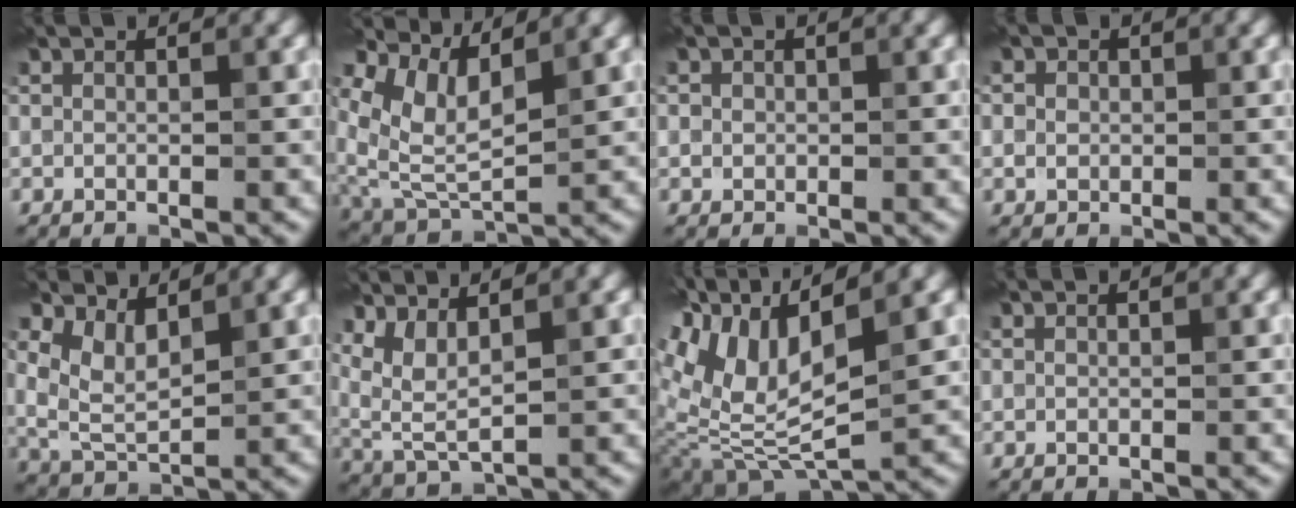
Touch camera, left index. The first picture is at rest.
{"total": 8.3, "force": [3.9, 4.3, 5.9], "torque": [-0.137, 0.001, 0.085]}
{"total": 1.5, "force": [0.6, 1.2, 0.6], "torque": [-0.004, 0.013, 0.002]}
{"total": 2.6, "force": [1.0, 2.1, 1.2], "torque": [-0.012, 0.016, -0.003]}
{"total": 4.7, "force": [2.2, 2.5, 3.3], "torque": [-0.084, 0.002, 0.043]}
{"total": 3.7, "force": [2.0, 1.1, 2.8], "torque": [-0.076, -0.001, 0.048]}
{"total": 11.0, "force": [4.1, 4.1, 9.3], "torque": [-0.206, 0.018, 0.074]}
{"total": 0.0}